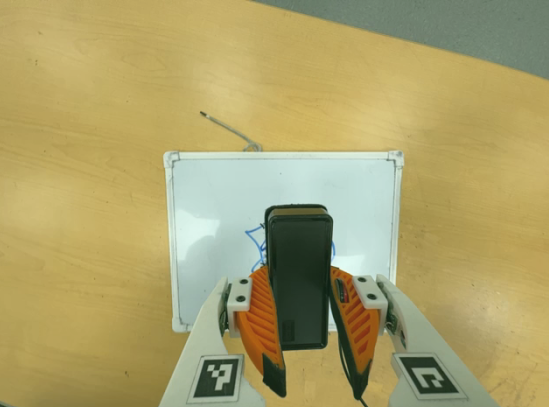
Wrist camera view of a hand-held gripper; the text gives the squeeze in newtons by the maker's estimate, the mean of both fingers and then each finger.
{"total": 8.5, "left": 7.3, "right": 9.6}